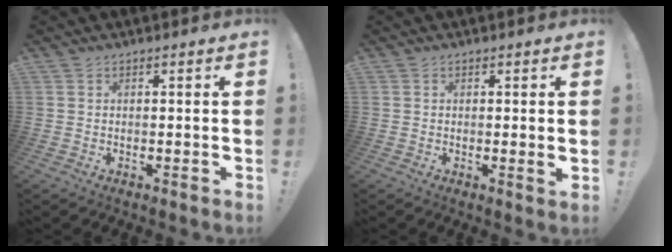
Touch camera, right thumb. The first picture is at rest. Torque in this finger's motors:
{"motor_torque": [-0.23, 0.06, 0.13, -0.07, 0.06]}